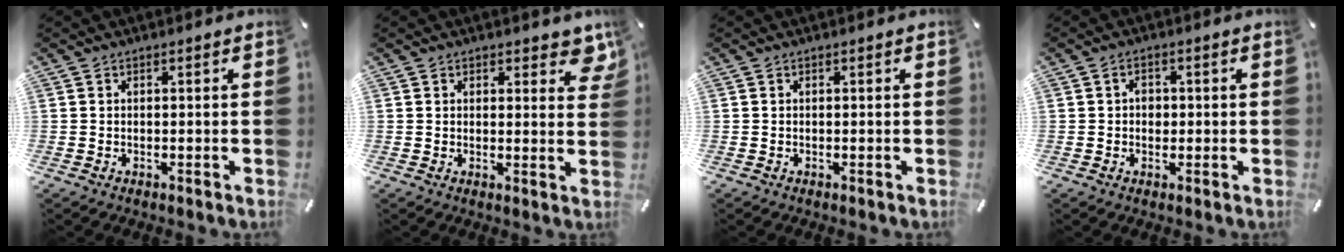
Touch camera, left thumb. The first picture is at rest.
{"total": 4.7, "force": [2.9, 2.6, 2.6], "torque": [-0.010, -0.016, 0.045]}
{"total": 0.0}
{"total": 2.4, "force": [0.0, 1.9, 1.4], "torque": [-0.021, 0.003, -0.004]}